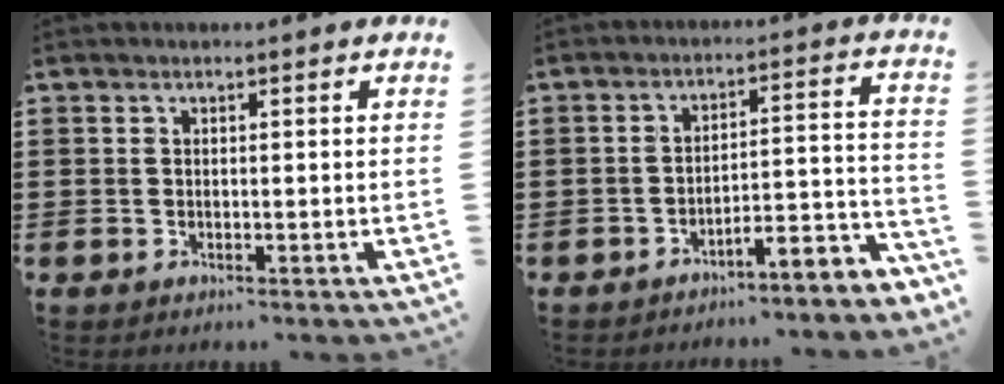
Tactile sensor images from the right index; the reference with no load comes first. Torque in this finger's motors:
{"motor_torque": [-0.48, 0.90, -0.05, -0.05]}